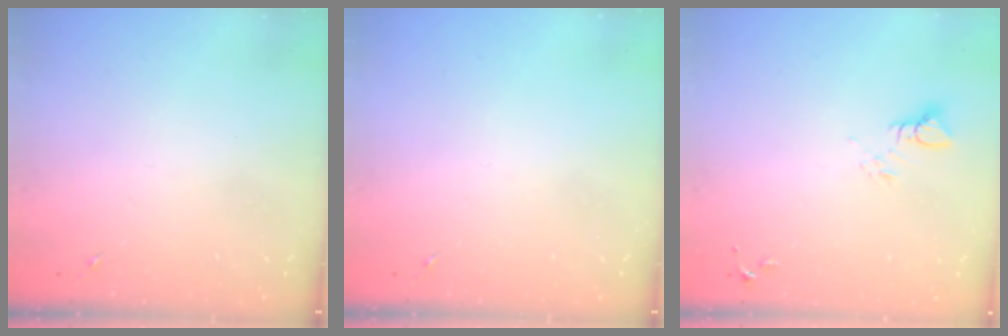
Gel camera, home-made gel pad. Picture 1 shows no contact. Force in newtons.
{"total": 0.0}
{"total": 3.7, "press": 3.7, "slide": 0.1}